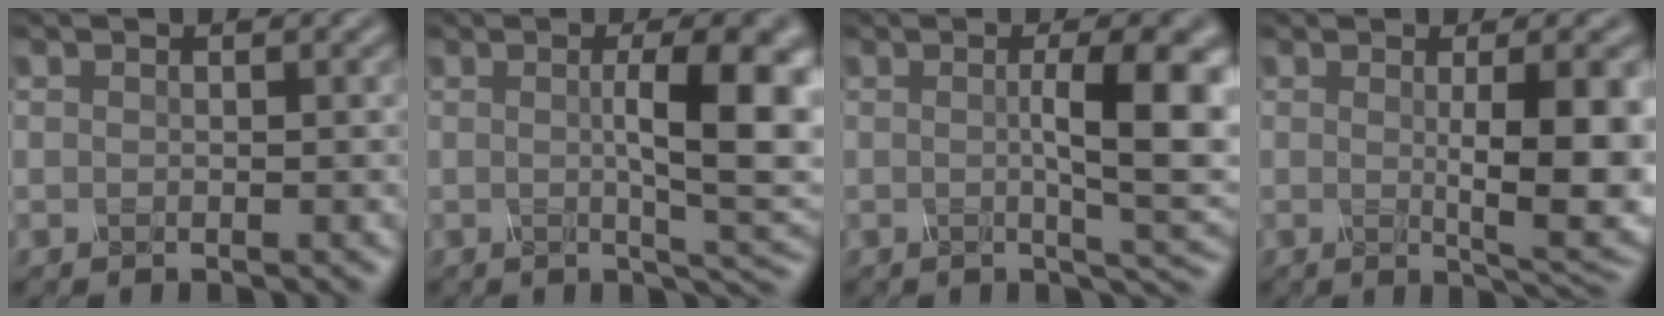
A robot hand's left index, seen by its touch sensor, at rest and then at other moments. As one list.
[{"total": 9.2, "force": [0.8, 2.3, 8.8], "torque": [-0.108, 0.003, 0.011]}, {"total": 8.3, "force": [0.6, 2.0, 8.0], "torque": [-0.101, 0.000, 0.008]}, {"total": 7.7, "force": [0.0, 1.7, 7.5], "torque": [-0.100, -0.007, 0.005]}]